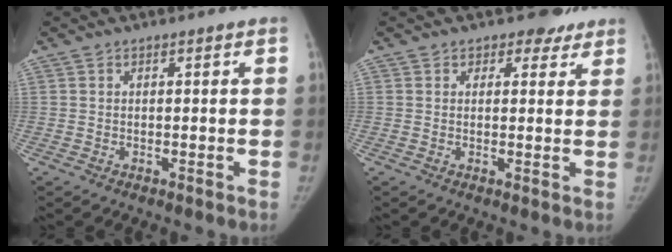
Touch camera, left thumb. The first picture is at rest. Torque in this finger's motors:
{"motor_torque": [1.15, 1.01, 0.39, -0.22, 0.04]}